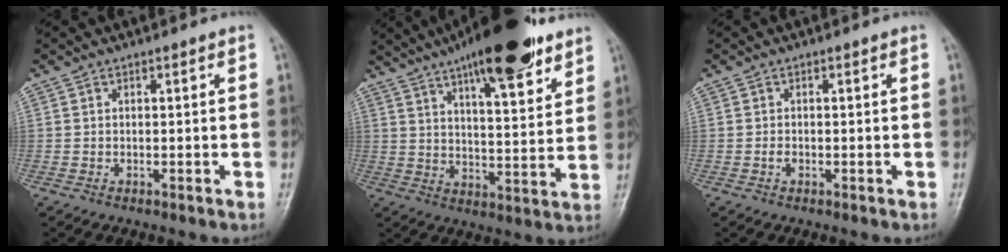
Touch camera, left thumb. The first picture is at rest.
{"total": 20.1, "force": [13.3, 5.6, 14.0], "torque": [-0.187, -0.048, 0.204]}
{"total": 0.9, "force": [-0.2, 0.6, 0.6], "torque": [-0.006, 0.001, -0.005]}